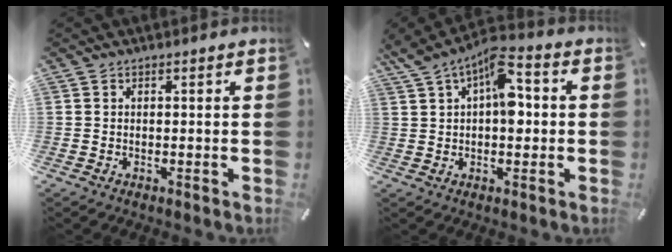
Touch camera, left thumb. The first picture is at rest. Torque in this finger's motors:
{"motor_torque": [1.65, 1.67, 1.39, -0.44, 0.16]}